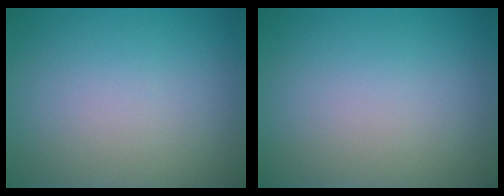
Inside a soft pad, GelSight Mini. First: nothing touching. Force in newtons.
{"total": 0.0}